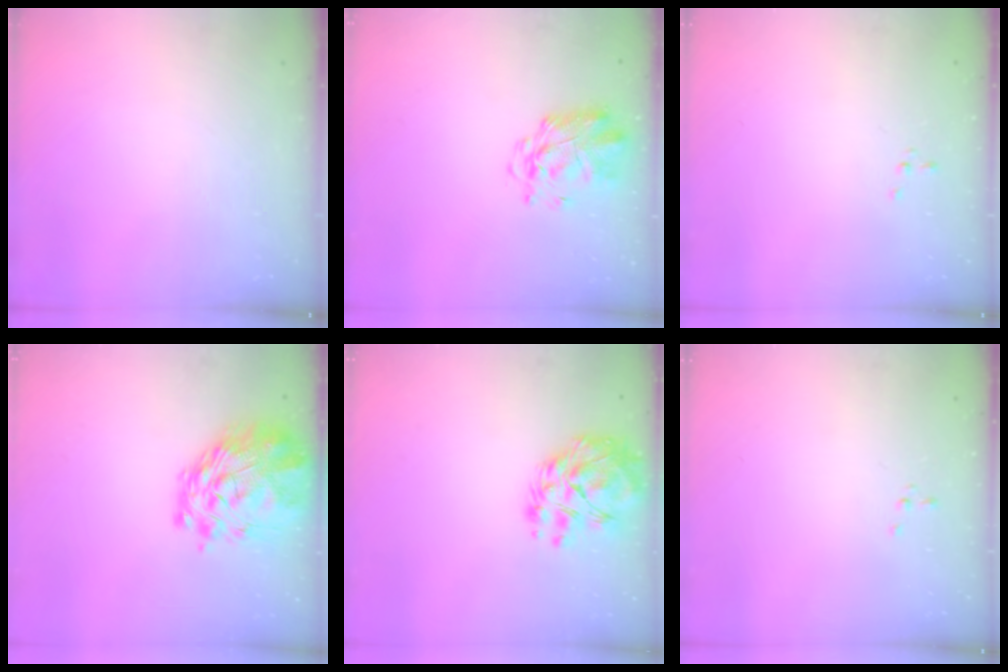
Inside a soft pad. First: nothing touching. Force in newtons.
{"total": 2.9, "press": 2.8, "slide": 0.8}
{"total": 0.0}
{"total": 9.0, "press": 8.2, "slide": 3.7}
{"total": 11.8, "press": 11.3, "slide": 3.3}
{"total": 0.0}